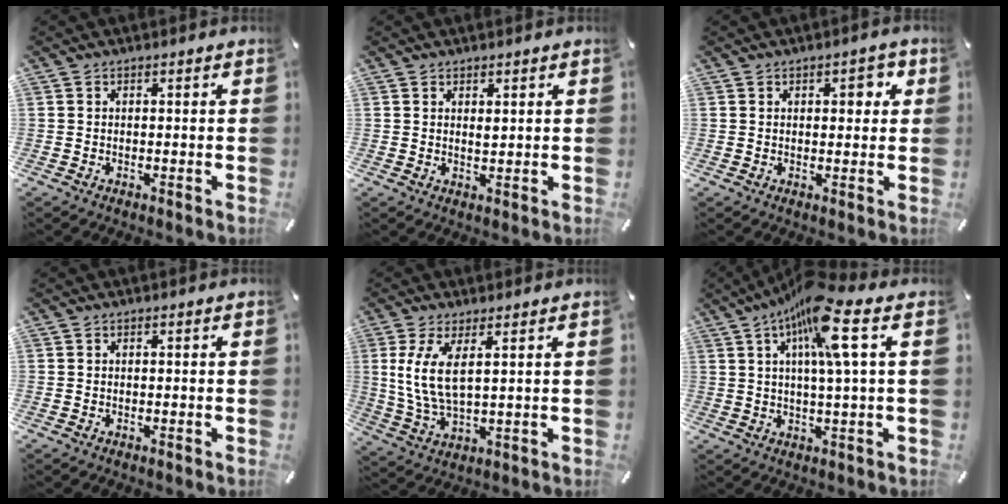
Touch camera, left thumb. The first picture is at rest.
{"total": 1.5, "force": [0.9, 0.7, 1.0], "torque": [-0.013, -0.004, 0.015]}
{"total": 3.6, "force": [1.2, 2.2, 2.6], "torque": [-0.024, -0.005, 0.010]}
{"total": 0.0}
{"total": 8.7, "force": [2.7, 3.2, 7.6], "torque": [-0.186, -0.012, 0.045]}
{"total": 12.7, "force": [4.9, 1.5, 11.7], "torque": [-0.208, -0.011, 0.081]}